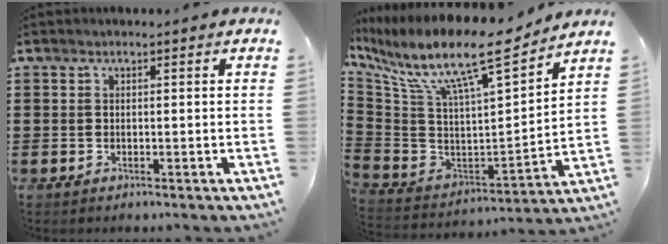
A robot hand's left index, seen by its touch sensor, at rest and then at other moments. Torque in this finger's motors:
{"motor_torque": [2.02, -0.12, 1.05, 0.21]}